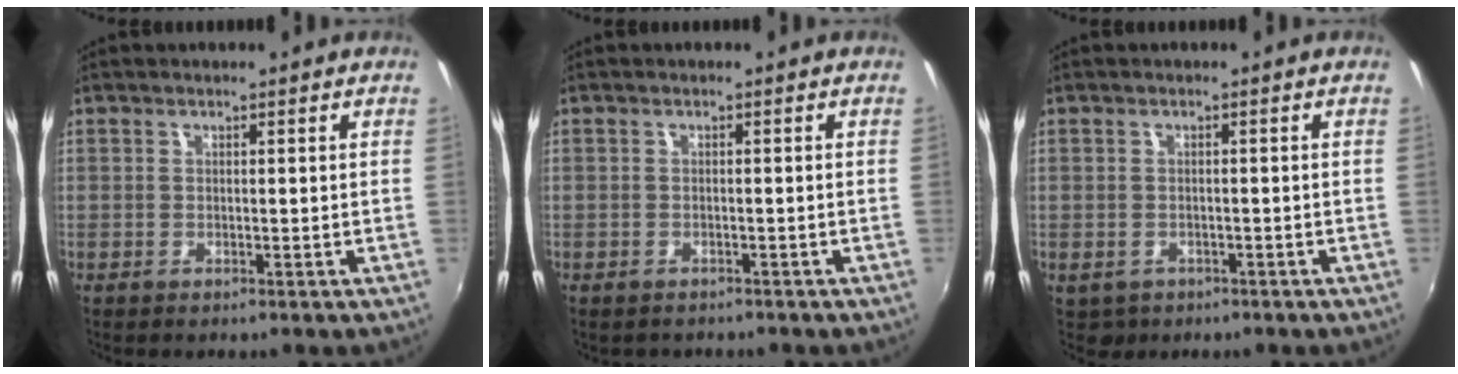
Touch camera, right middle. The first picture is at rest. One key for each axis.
{"total": 1.4, "fx": -1.2, "fy": 0.6, "fz": 0.3, "tx": -0.010, "ty": -0.003, "tz": -0.015}
{"total": 3.8, "fx": -1.6, "fy": 3.0, "fz": 1.8, "tx": -0.037, "ty": -0.007, "tz": -0.019}